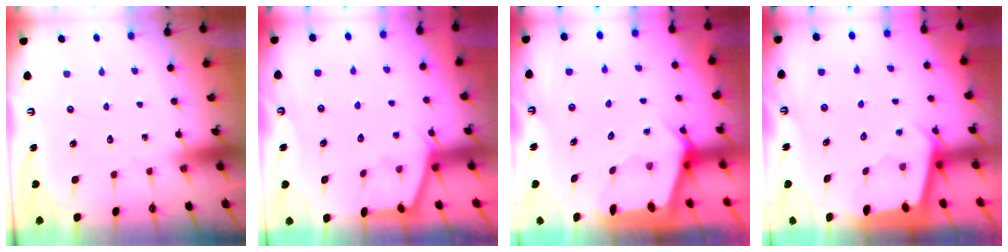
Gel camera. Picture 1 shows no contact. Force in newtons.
{"total": 1.9, "press": 1.9, "slide": 0.3}
{"total": 2.9, "press": 2.9, "slide": 0.2}
{"total": 2.0, "press": 2.0, "slide": 0.3}